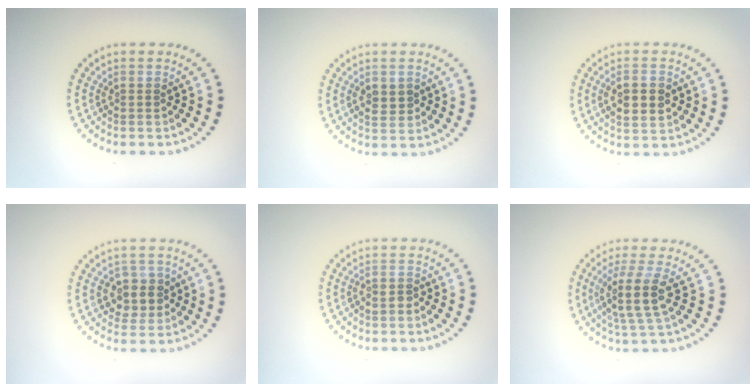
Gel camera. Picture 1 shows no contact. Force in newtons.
{"total": 1.5, "press": 1.5, "slide": 0.1}
{"total": 3.5, "press": 3.5, "slide": 0.2}
{"total": 2.8, "press": 2.7, "slide": 0.8}
{"total": 1.1, "press": 0.8, "slide": 0.8}
{"total": 3.9, "press": 3.1, "slide": 2.3}